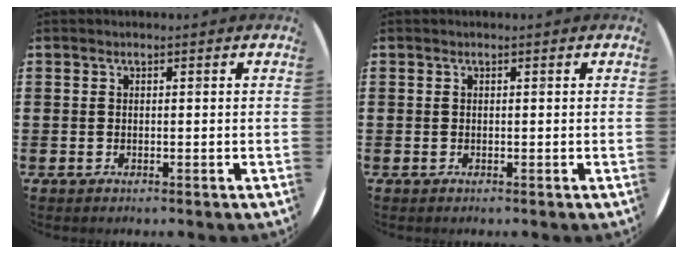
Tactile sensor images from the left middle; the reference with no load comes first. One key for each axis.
{"total": 0.0}